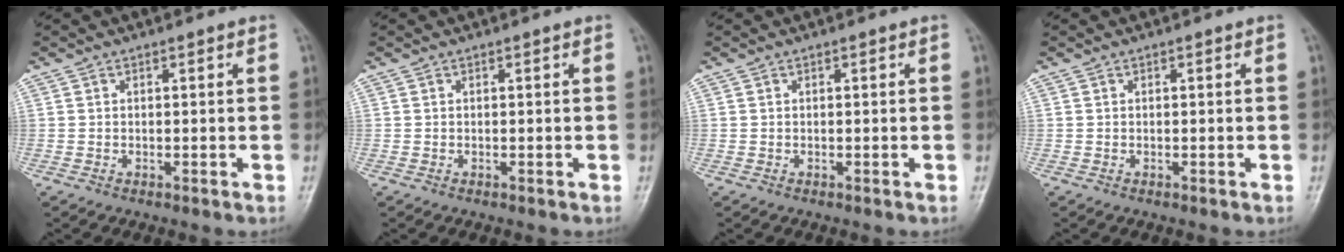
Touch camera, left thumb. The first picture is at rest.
{"total": 0.0}
{"total": 0.0}
{"total": 0.0}